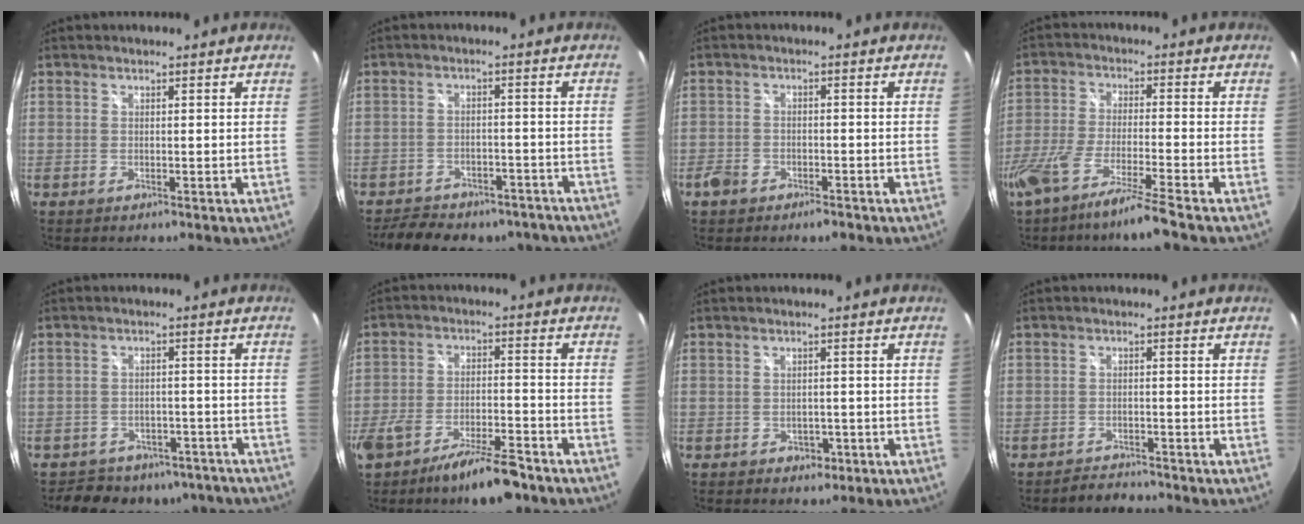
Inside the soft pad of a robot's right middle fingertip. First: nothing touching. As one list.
[{"total": 15.0, "force": [-12.1, 6.6, 6.0], "torque": [-0.133, 0.004, -0.150]}, {"total": 4.2, "force": [-3.0, 2.4, 1.8], "torque": [-0.048, 0.000, -0.051]}, {"total": 12.0, "force": [-9.1, -0.5, 7.7], "torque": [-0.159, -0.037, -0.162]}, {"total": 13.5, "force": [-10.6, 7.3, 4.0], "torque": [-0.089, 0.016, -0.122]}, {"total": 12.7, "force": [-9.4, 3.6, 7.9], "torque": [-0.159, -0.014, -0.153]}, {"total": 2.6, "force": [-1.0, 2.1, 1.1], "torque": [-0.021, -0.001, -0.007]}, {"total": 3.3, "force": [-3.1, 1.0, 0.2], "torque": [-0.016, 0.001, -0.050]}]